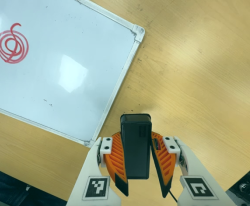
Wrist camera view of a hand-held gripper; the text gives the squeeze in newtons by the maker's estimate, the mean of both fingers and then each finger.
{"total": 11.7, "left": 9.2, "right": 14.2}